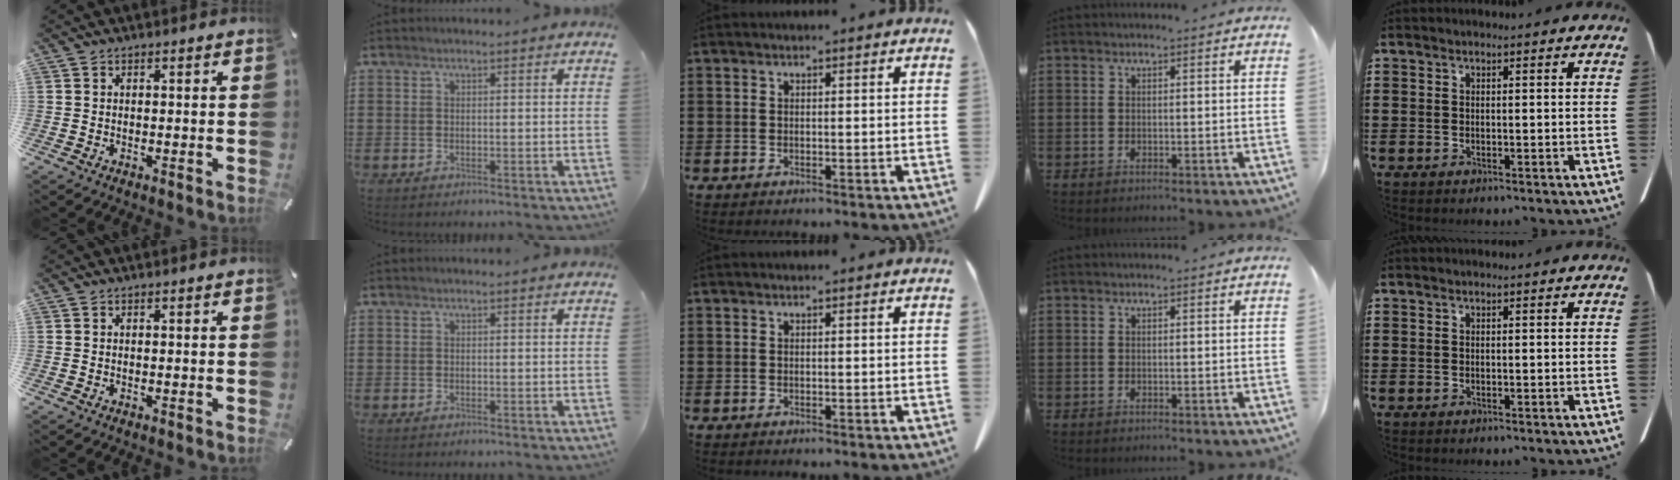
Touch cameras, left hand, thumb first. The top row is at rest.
{}